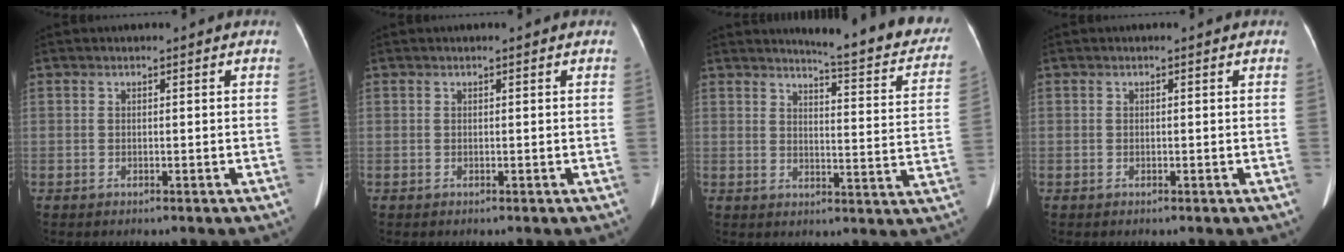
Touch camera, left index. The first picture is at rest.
{"total": 0.0}
{"total": 17.2, "force": [15.5, 1.6, 7.2], "torque": [-0.078, -0.071, 0.167]}
{"total": 0.0}